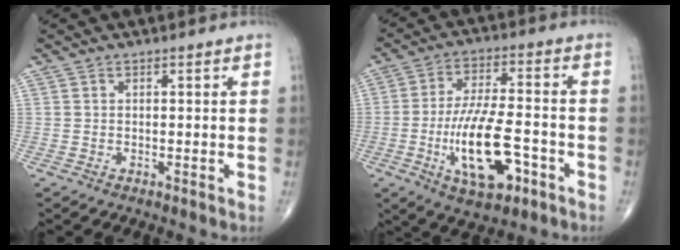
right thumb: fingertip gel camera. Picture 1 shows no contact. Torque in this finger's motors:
{"motor_torque": [2.16, 2.24, 1.64, -0.30, 0.48]}